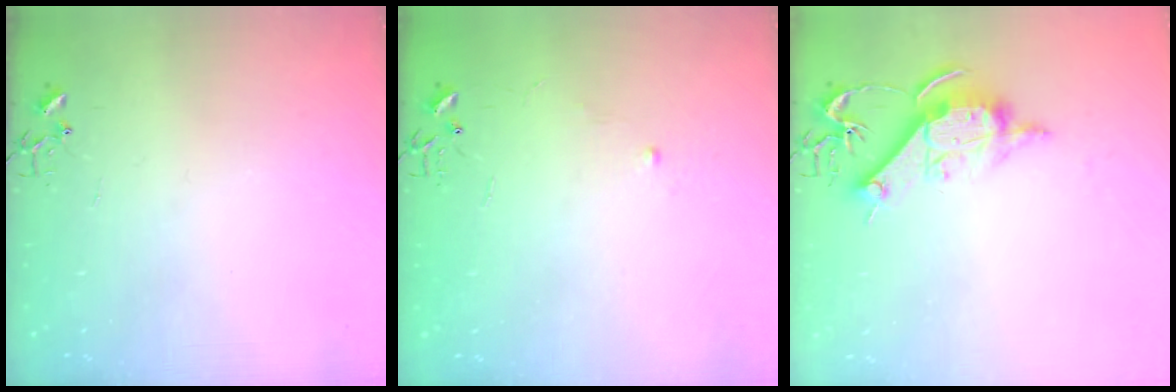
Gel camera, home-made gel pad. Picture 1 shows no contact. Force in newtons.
{"total": 4.4, "press": 4.4, "slide": 0.6}
{"total": 11.7, "press": 11.7, "slide": 0.6}